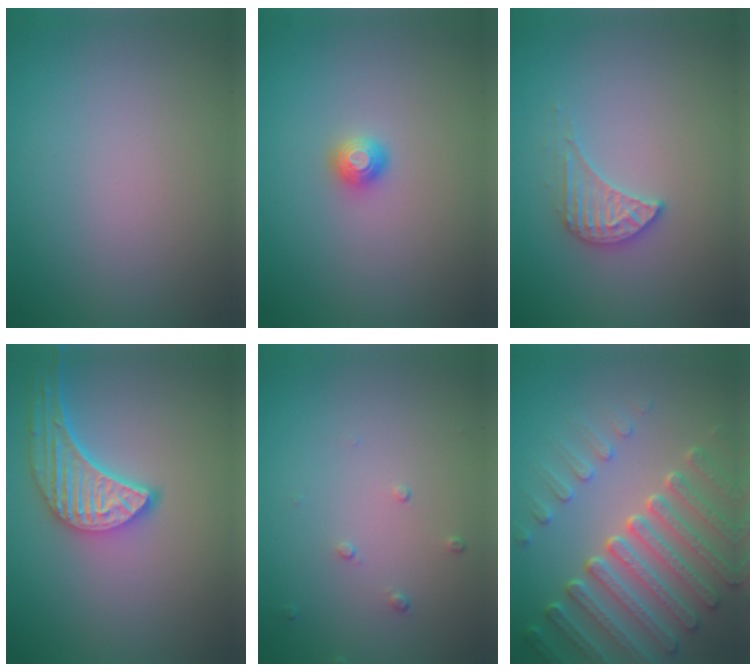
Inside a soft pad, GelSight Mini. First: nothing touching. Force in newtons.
{"total": 1.2, "press": 1.2, "slide": 0.1}
{"total": 2.6, "press": 2.6, "slide": 0.2}
{"total": 5.2, "press": 4.3, "slide": 3.0}
{"total": 0.7, "press": 0.5, "slide": 0.5}
{"total": 7.6, "press": 5.6, "slide": 5.1}